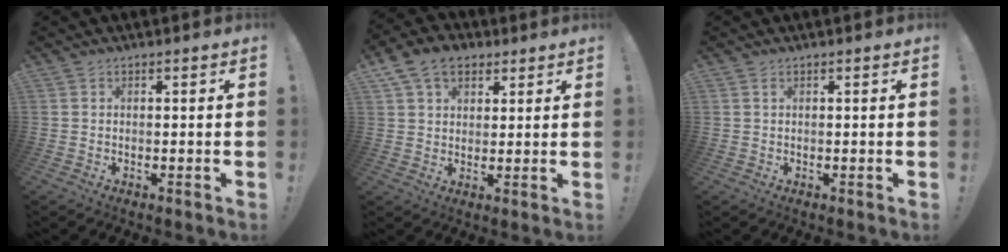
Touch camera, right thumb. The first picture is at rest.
{"total": 10.4, "force": [5.1, 7.5, 5.2], "torque": [-0.085, -0.010, 0.100]}
{"total": 0.5, "force": [0.3, 0.3, 0.4], "torque": [-0.008, 0.002, 0.005]}